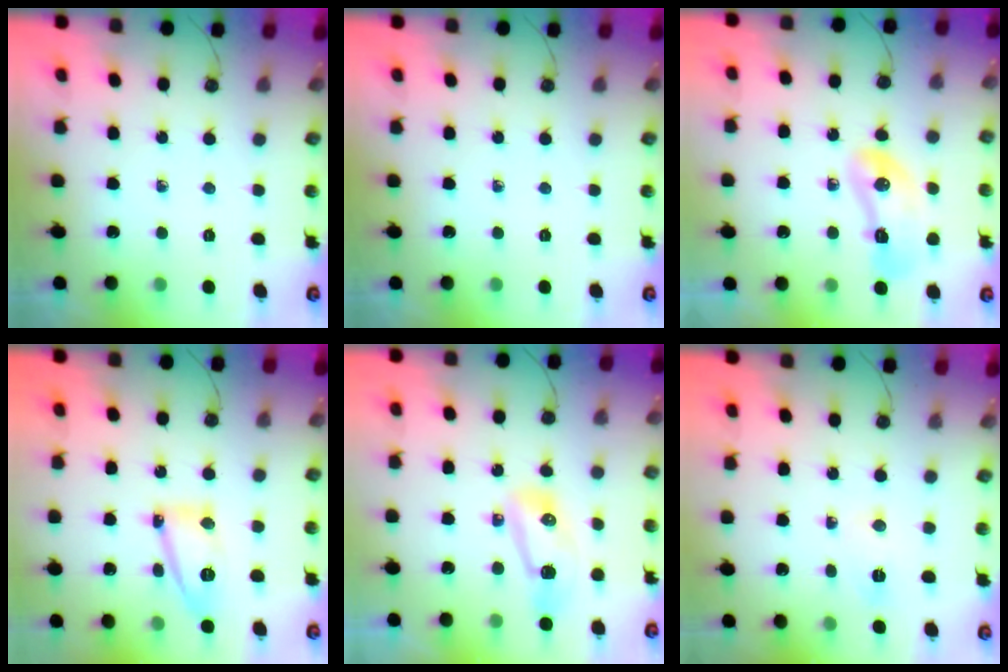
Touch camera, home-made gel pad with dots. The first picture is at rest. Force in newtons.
{"total": 0.0}
{"total": 14.8, "press": 12.2, "slide": 8.4}
{"total": 12.5, "press": 12.4, "slide": 1.1}
{"total": 9.4, "press": 9.3, "slide": 1.2}
{"total": 2.9, "press": 2.7, "slide": 1.0}